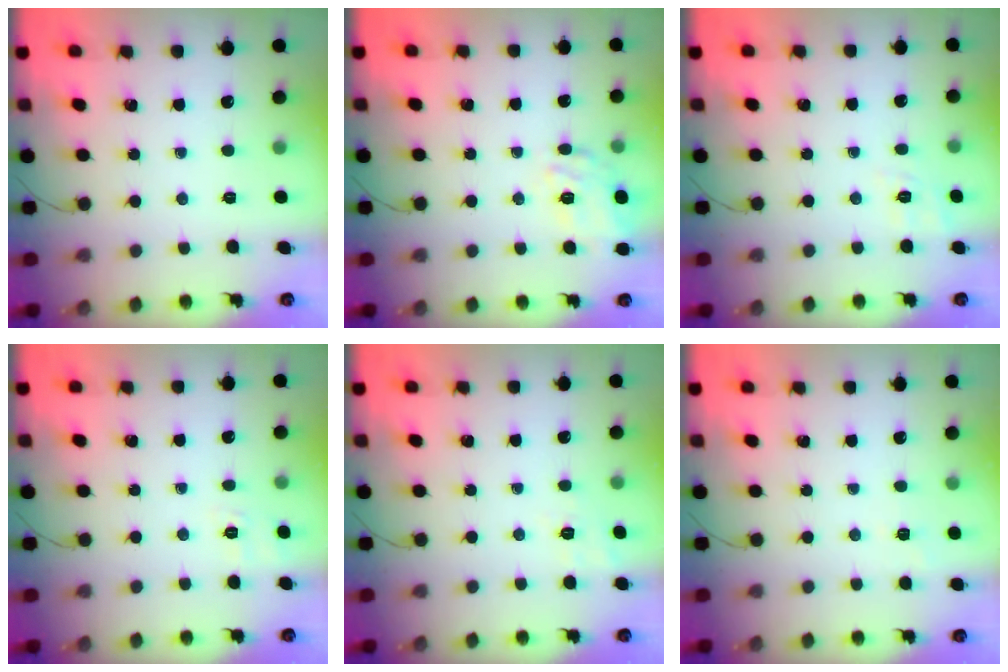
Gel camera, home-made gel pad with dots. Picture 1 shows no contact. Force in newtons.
{"total": 15.2, "press": 15.2, "slide": 0.9}
{"total": 2.1, "press": 0.4, "slide": 2.1}
{"total": 2.7, "press": 2.0, "slide": 1.8}
{"total": 2.4, "press": 1.2, "slide": 2.1}
{"total": 2.7, "press": 2.2, "slide": 1.5}